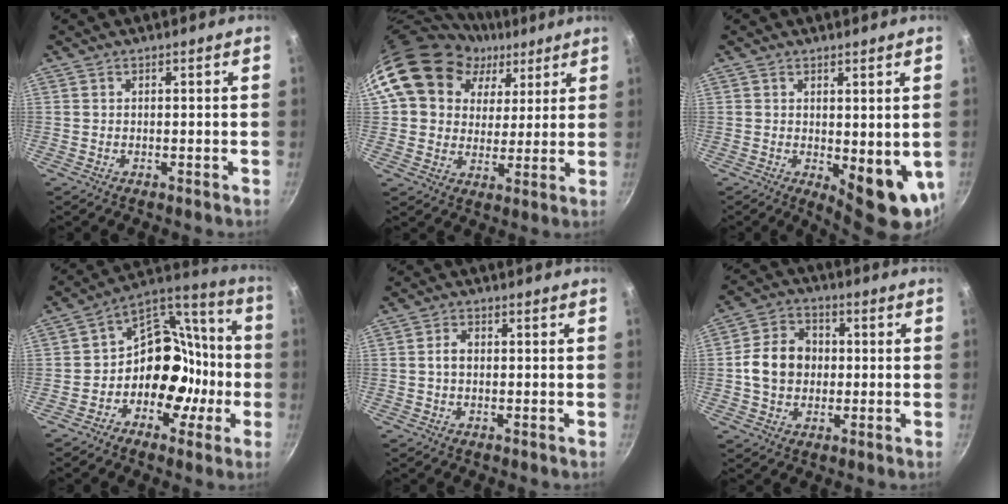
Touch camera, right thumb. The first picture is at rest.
{"total": 16.9, "force": [8.2, 13.0, 7.0], "torque": [-0.096, -0.010, 0.141]}
{"total": 8.9, "force": [0.2, 3.8, 8.0], "torque": [-0.088, -0.010, 0.015]}
{"total": 16.1, "force": [-4.1, 12.9, 8.7], "torque": [-0.067, 0.077, -0.071]}
{"total": 2.3, "force": [0.0, 1.6, 1.7], "torque": [-0.026, 0.007, -0.001]}
{"total": 10.4, "force": [0.1, 8.6, 5.9], "torque": [-0.080, 0.017, -0.009]}